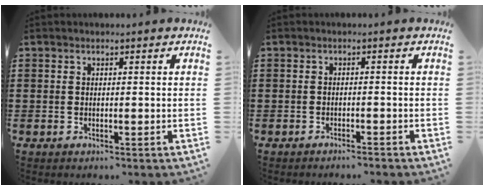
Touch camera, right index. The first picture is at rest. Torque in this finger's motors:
{"motor_torque": [-0.18, 1.02, -0.73, -0.09]}